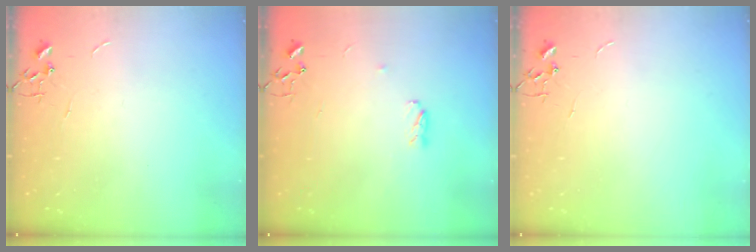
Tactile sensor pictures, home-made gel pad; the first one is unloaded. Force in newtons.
{"total": 3.8, "press": 3.8, "slide": 0.6}
{"total": 0.0}